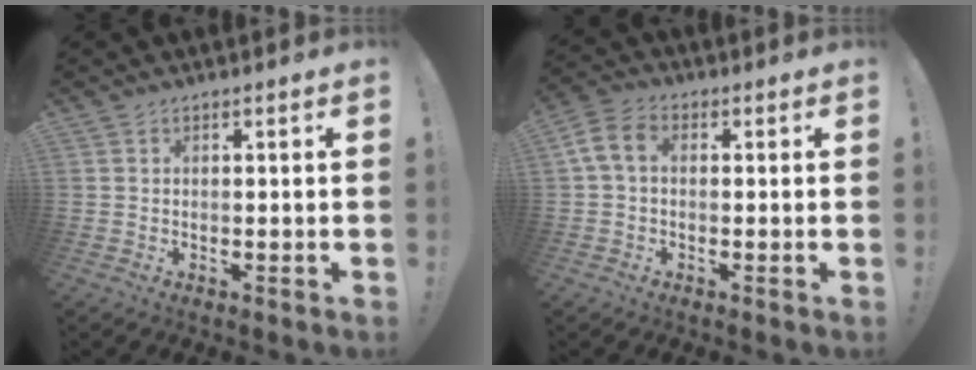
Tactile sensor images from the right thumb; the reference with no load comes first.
{"total": 7.0, "force": [0.7, 4.8, 5.1], "torque": [-0.098, 0.008, 0.019]}